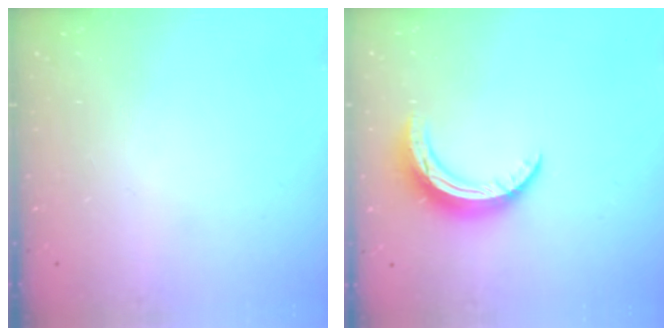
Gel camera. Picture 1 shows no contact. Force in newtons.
{"total": 9.9, "press": 9.9, "slide": 0.2}